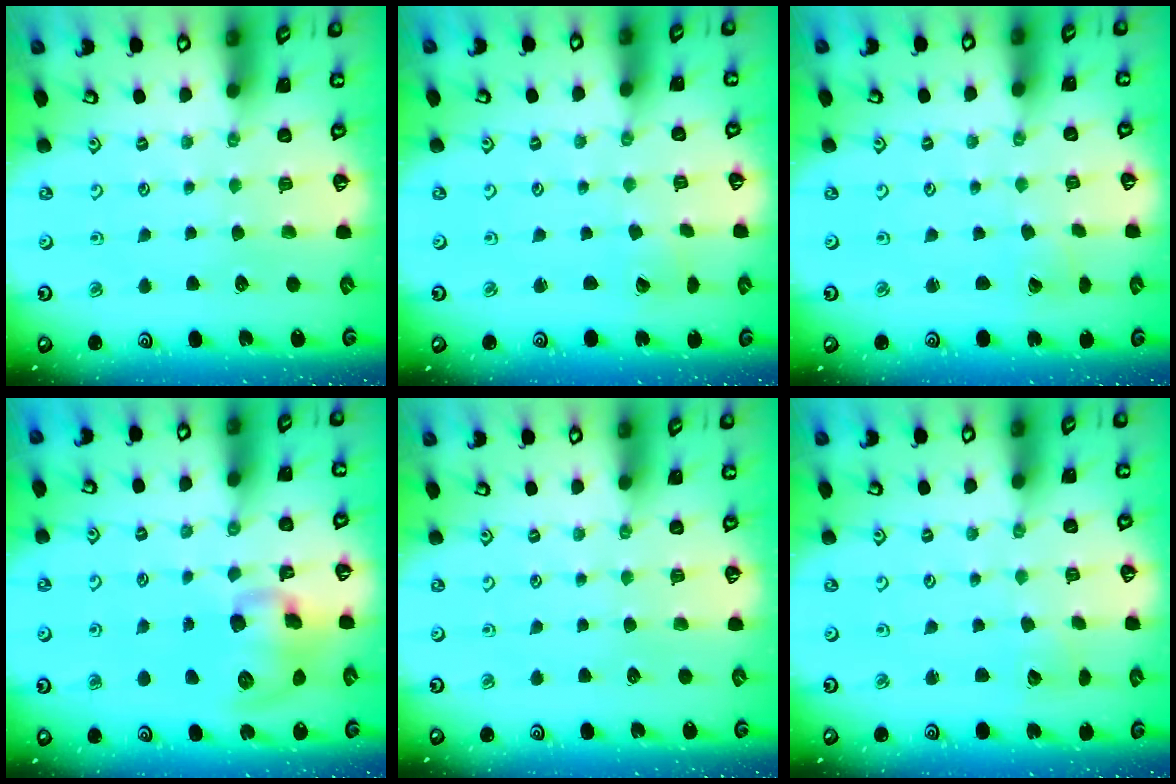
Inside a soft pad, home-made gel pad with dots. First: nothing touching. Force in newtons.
{"total": 1.6, "press": 1.6, "slide": 0.1}
{"total": 1.9, "press": 1.9, "slide": 0.1}
{"total": 12.0, "press": 11.8, "slide": 1.9}
{"total": 0.0}
{"total": 3.2, "press": 3.2, "slide": 0.4}